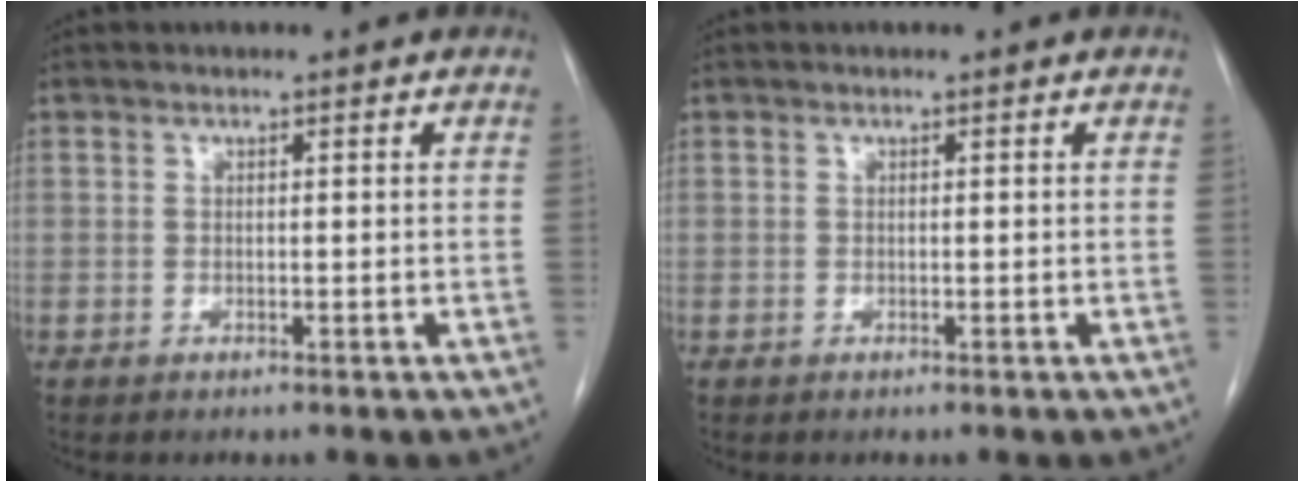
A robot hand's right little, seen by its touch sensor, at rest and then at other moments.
{"total": 0.0}